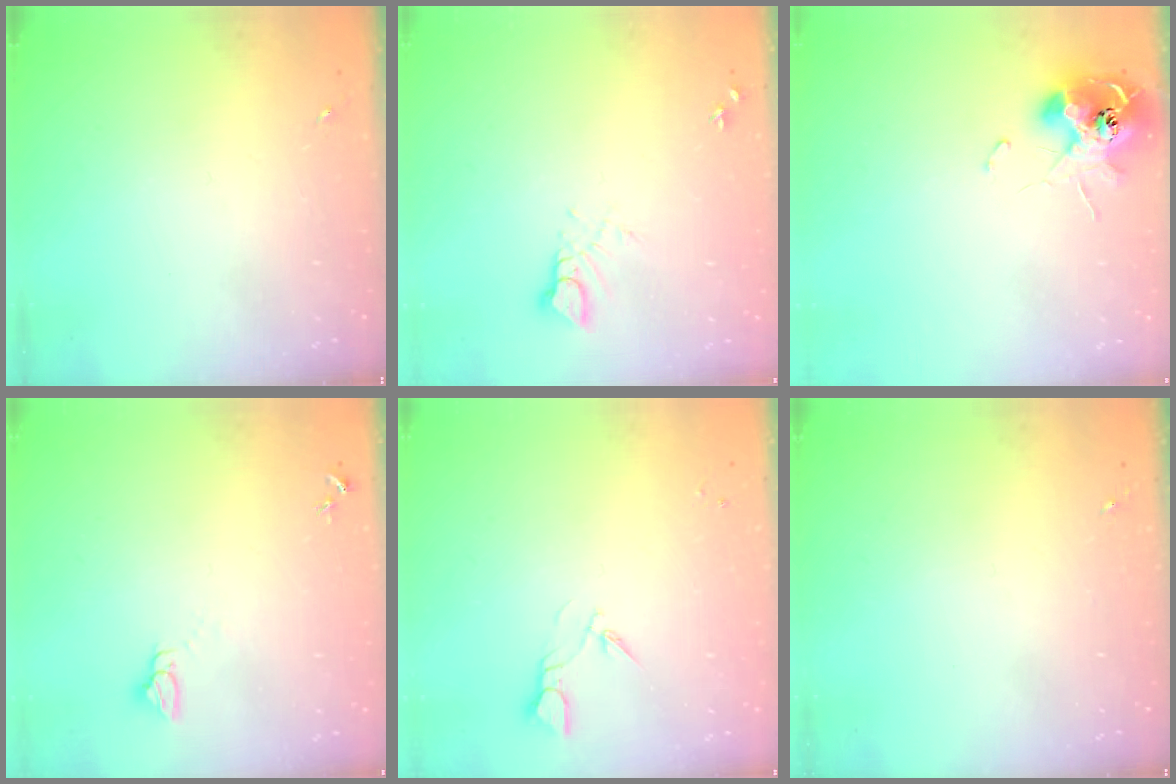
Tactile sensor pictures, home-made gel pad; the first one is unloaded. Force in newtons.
{"total": 3.5, "press": 3.5, "slide": 0.2}
{"total": 11.2, "press": 11.2, "slide": 0.8}
{"total": 3.0, "press": 3.0, "slide": 0.1}
{"total": 3.2, "press": 3.1, "slide": 0.3}
{"total": 0.0}